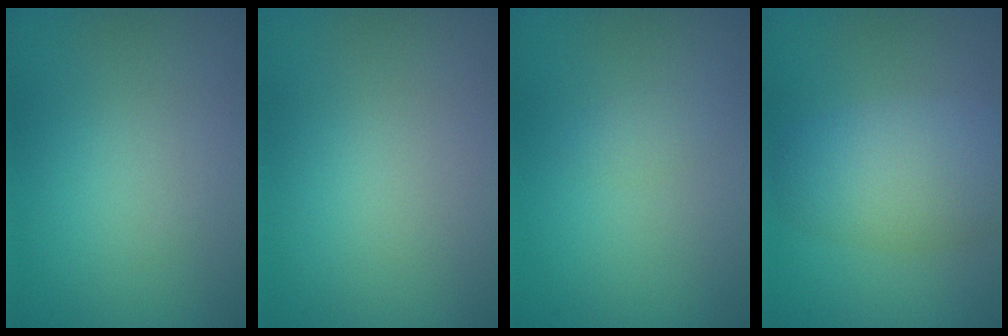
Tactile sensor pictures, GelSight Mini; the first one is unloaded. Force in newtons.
{"total": 0.0}
{"total": 2.1, "press": 2.1, "slide": 0.2}
{"total": 5.2, "press": 5.2, "slide": 0.2}